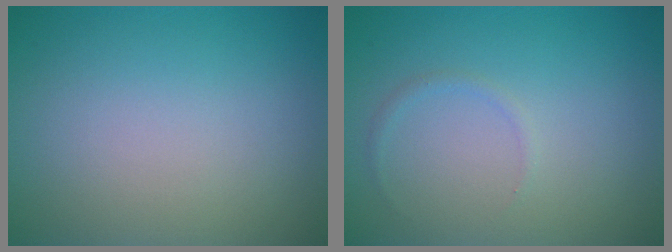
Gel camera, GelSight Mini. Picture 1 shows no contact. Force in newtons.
{"total": 0.6, "press": 0.6, "slide": 0.0}